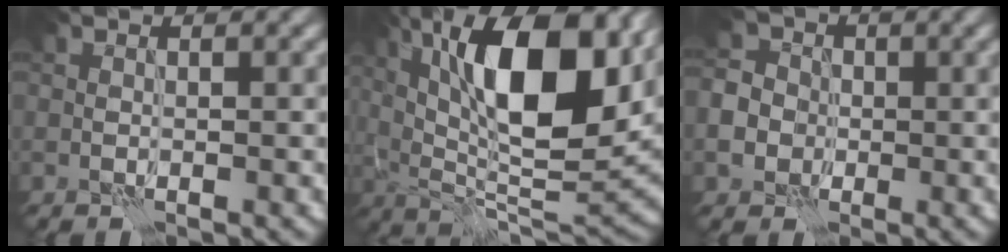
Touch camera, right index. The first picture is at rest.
{"total": 15.7, "force": [5.7, 6.1, 13.3], "torque": [-0.204, 0.005, 0.092]}
{"total": 5.9, "force": [-1.2, 5.3, 2.2], "torque": [-0.037, 0.007, -0.049]}